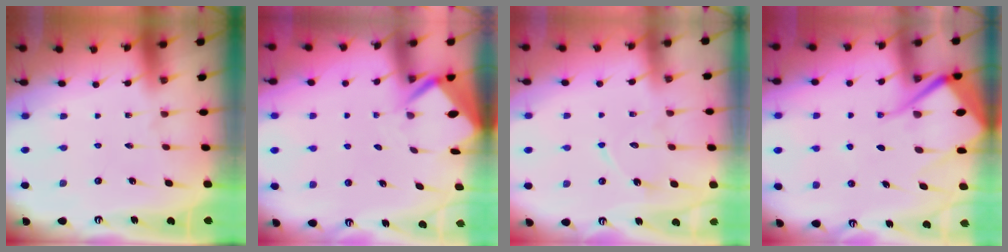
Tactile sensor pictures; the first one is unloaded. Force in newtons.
{"total": 3.4, "press": 3.4, "slide": 0.3}
{"total": 7.0, "press": 7.0, "slide": 0.5}
{"total": 13.2, "press": 13.2, "slide": 1.3}